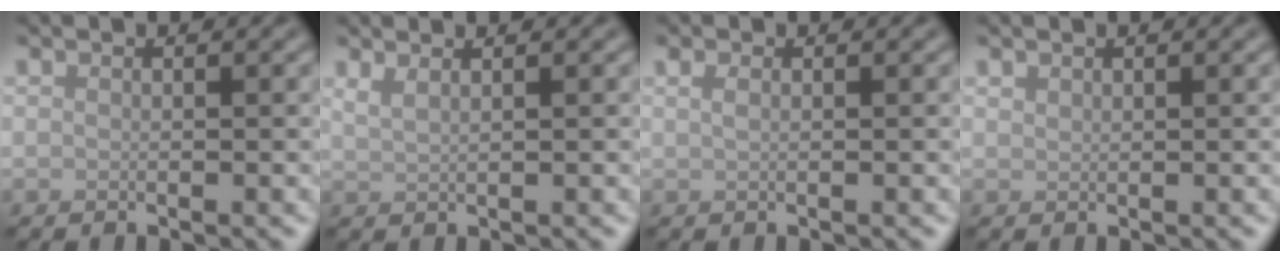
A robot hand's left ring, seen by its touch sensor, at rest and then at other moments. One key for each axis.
{"total": 2.0, "fx": 1.5, "fy": 0.8, "fz": 1.1, "tx": -0.014, "ty": 0.002, "tz": 0.016}
{"total": 1.0, "fx": 0.5, "fy": 0.5, "fz": 0.7, "tx": -0.016, "ty": -0.002, "tz": 0.008}
{"total": 0.5, "fx": 0.5, "fy": 0.2, "fz": 0.0, "tx": -0.001, "ty": -0.001, "tz": 0.013}